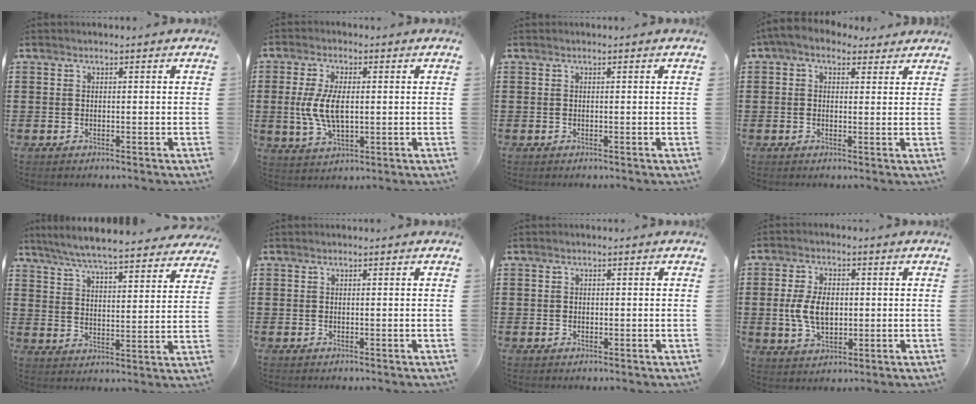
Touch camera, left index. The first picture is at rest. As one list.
[{"total": 7.2, "force": [0.2, 3.3, 6.4], "torque": [-0.142, 0.001, 0.000]}, {"total": 0.0}, {"total": 3.1, "force": [1.8, 2.0, 1.7], "torque": [-0.039, 0.002, 0.032]}, {"total": 6.4, "force": [6.1, -0.1, 2.1], "torque": [-0.067, -0.039, 0.105]}, {"total": 0.0}, {"total": 0.5, "force": [0.0, 0.5, 0.1], "torque": [-0.005, 0.003, -0.001]}, {"total": 6.8, "force": [0.1, 4.1, 5.5], "torque": [-0.119, 0.002, -0.005]}]